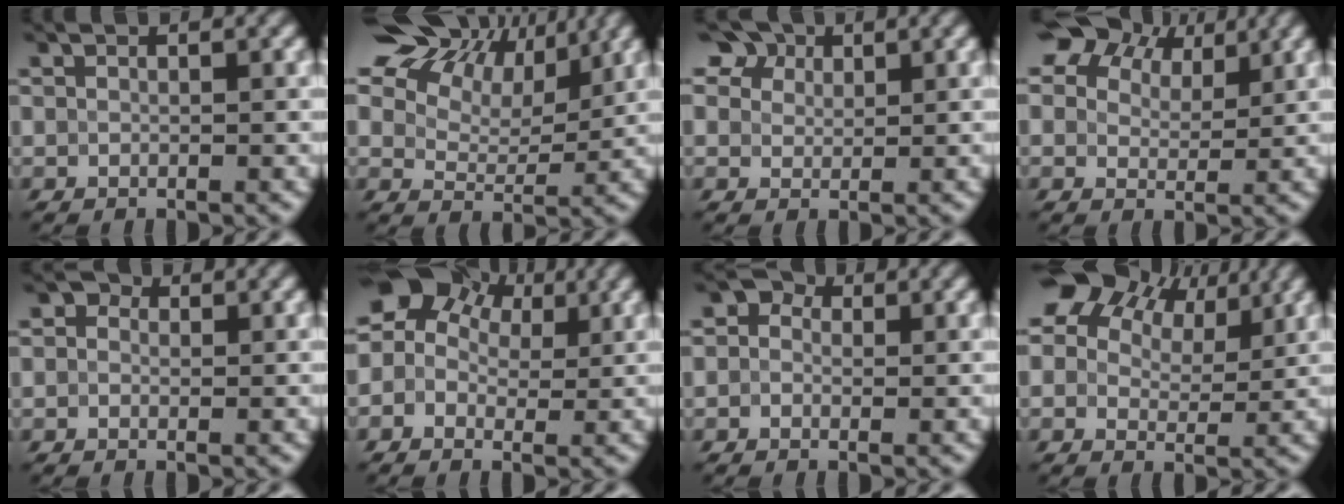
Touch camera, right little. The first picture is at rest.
{"total": 17.4, "force": [9.4, 10.7, 10.0], "torque": [-0.221, 0.043, 0.175]}
{"total": 9.5, "force": [5.0, 6.8, 4.2], "torque": [-0.132, 0.020, 0.081]}
{"total": 13.0, "force": [7.0, 8.4, 7.1], "torque": [-0.175, 0.037, 0.132]}
{"total": 2.5, "force": [1.2, 2.0, 0.9], "torque": [-0.027, 0.016, 0.000]}
{"total": 11.2, "force": [4.7, 8.5, 5.7], "torque": [-0.133, 0.044, 0.045]}
{"total": 2.9, "force": [0.8, 2.6, 0.9], "torque": [-0.026, 0.023, -0.014]}
{"total": 15.9, "force": [8.7, 9.1, 9.8], "torque": [-0.221, 0.055, 0.140]}